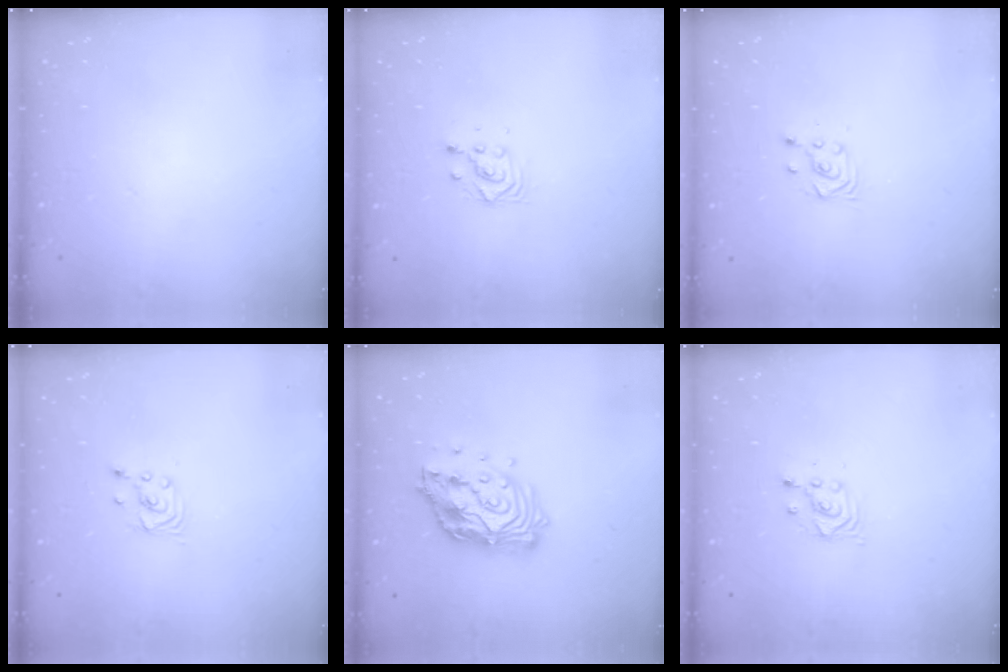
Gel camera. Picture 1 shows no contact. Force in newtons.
{"total": 3.7, "press": 3.7, "slide": 0.2}
{"total": 4.1, "press": 4.0, "slide": 1.0}
{"total": 2.2, "press": 2.2, "slide": 0.2}
{"total": 15.3, "press": 15.3, "slide": 1.2}
{"total": 2.8, "press": 2.8, "slide": 0.1}